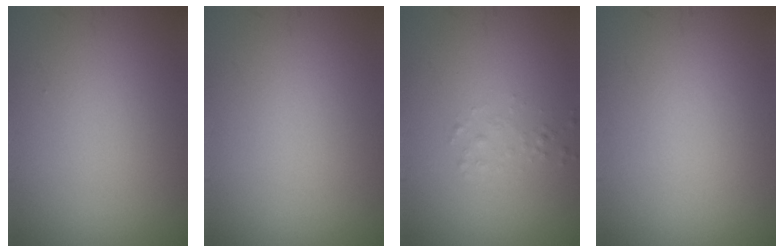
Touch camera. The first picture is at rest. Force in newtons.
{"total": 0.0}
{"total": 0.8, "press": 0.7, "slide": 0.1}
{"total": 0.0}